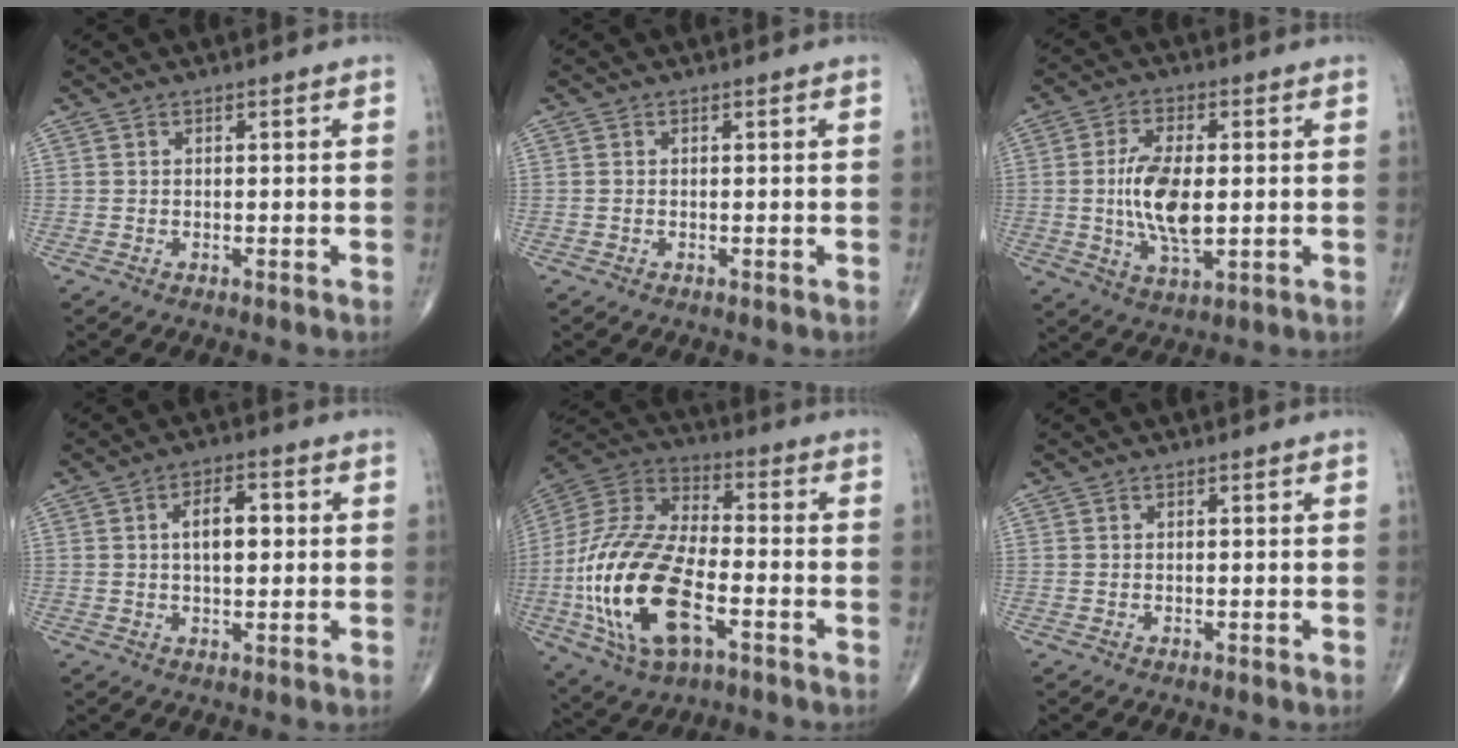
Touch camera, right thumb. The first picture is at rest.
{"total": 0.0}
{"total": 11.1, "force": [-0.1, 5.1, 9.9], "torque": [-0.189, -0.009, -0.001]}
{"total": 6.5, "force": [0.9, 3.4, 5.5], "torque": [-0.076, 0.008, 0.010]}
{"total": 23.6, "force": [-6.8, 11.4, 19.6], "torque": [-0.416, 0.017, -0.121]}
{"total": 0.0}